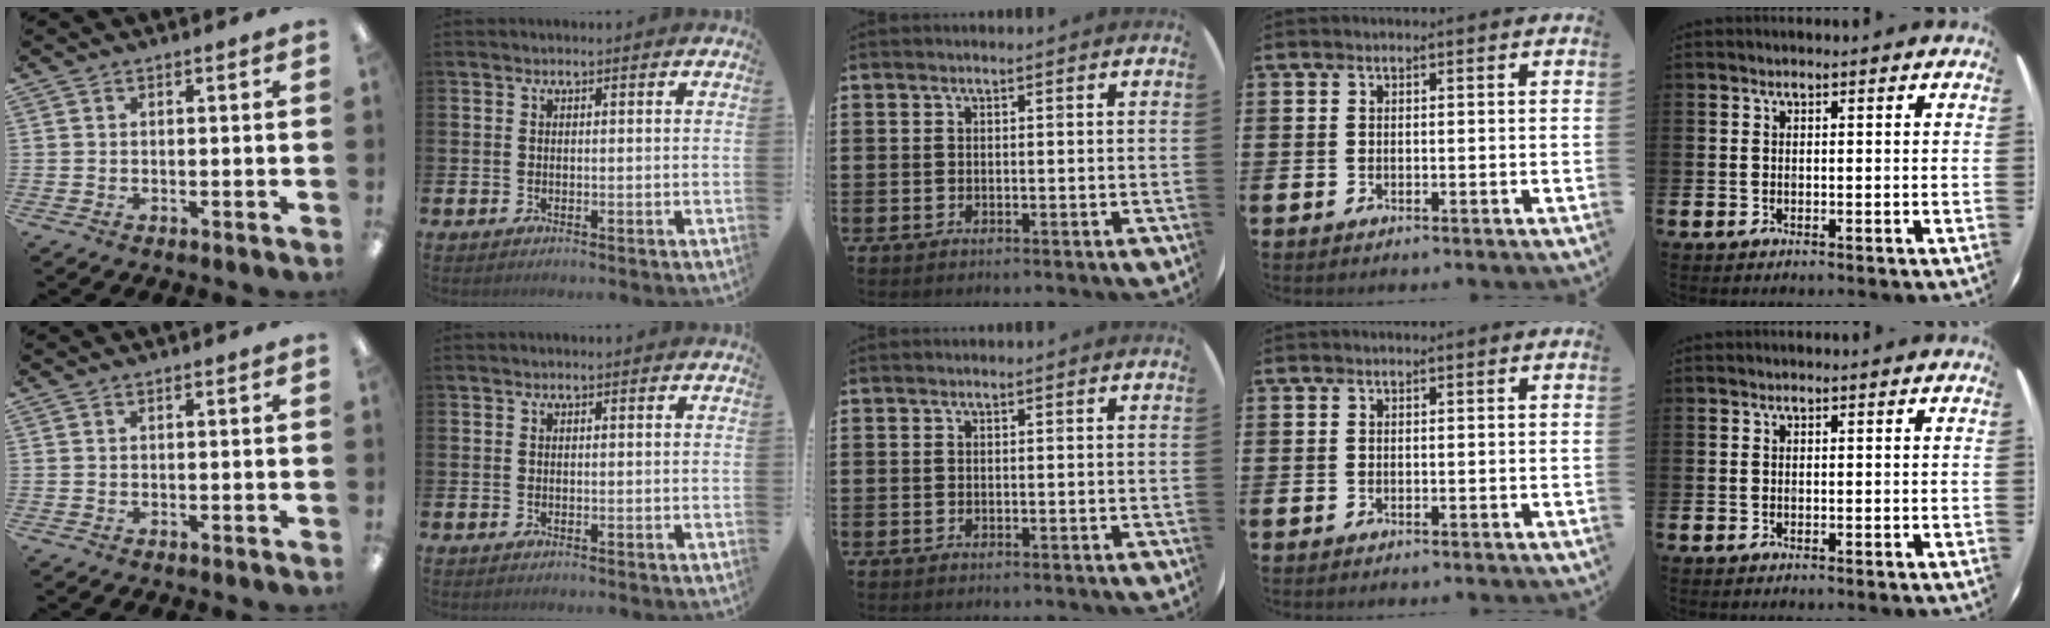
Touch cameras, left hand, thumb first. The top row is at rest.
{}